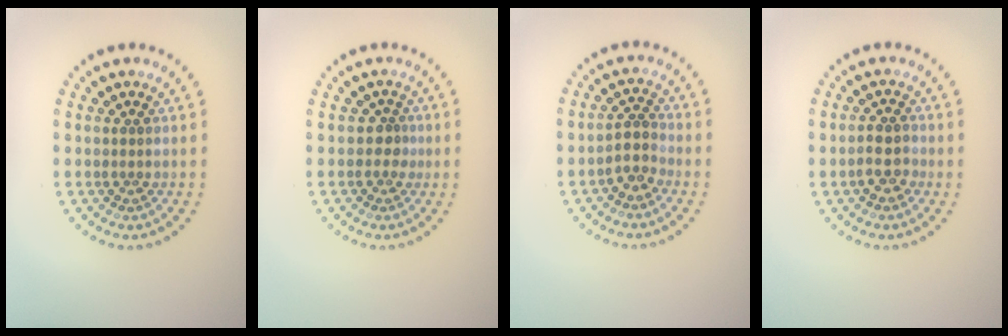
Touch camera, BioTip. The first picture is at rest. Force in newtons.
{"total": 1.4, "press": 1.1, "slide": 0.8}
{"total": 2.1, "press": 1.7, "slide": 1.3}
{"total": 2.1, "press": 2.0, "slide": 0.8}